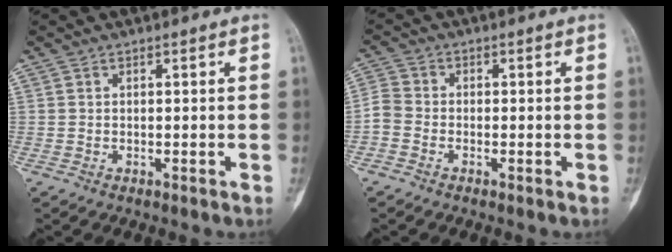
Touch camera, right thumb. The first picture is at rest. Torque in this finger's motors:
{"motor_torque": [-0.09, -0.12, 0.46, -0.20, -0.09]}